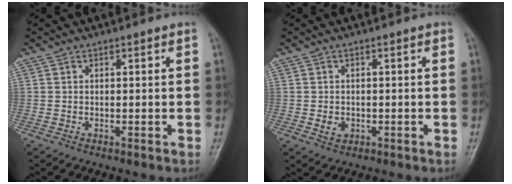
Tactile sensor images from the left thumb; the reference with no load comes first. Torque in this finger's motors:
{"motor_torque": [0.00, 0.01, 0.01, -0.01, 0.00]}